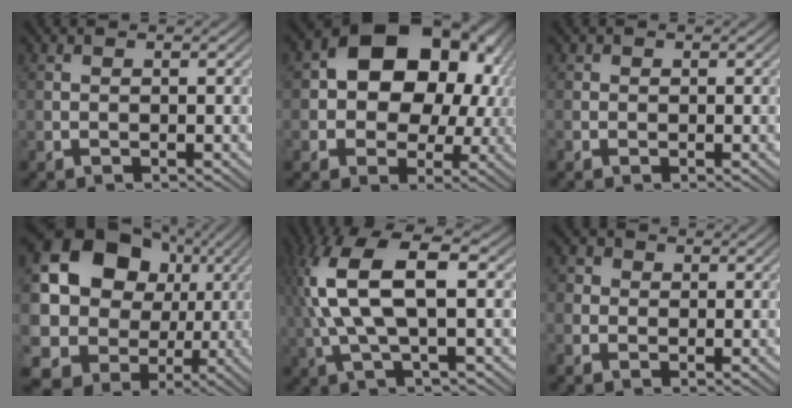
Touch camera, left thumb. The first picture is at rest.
{"total": 13.5, "force": [2.3, 10.3, 8.5], "torque": [-0.121, 0.015, 0.025]}
{"total": 1.0, "force": [0.0, 1.0, 0.0], "torque": [0.006, -0.001, -0.004]}
{"total": 16.7, "force": [2.4, 14.3, 8.3], "torque": [-0.191, -0.009, 0.045]}
{"total": 11.2, "force": [2.1, 4.0, 10.3], "torque": [-0.236, 0.012, 0.037]}
{"total": 2.5, "force": [0.5, 2.3, 0.8], "torque": [-0.023, 0.006, -0.006]}